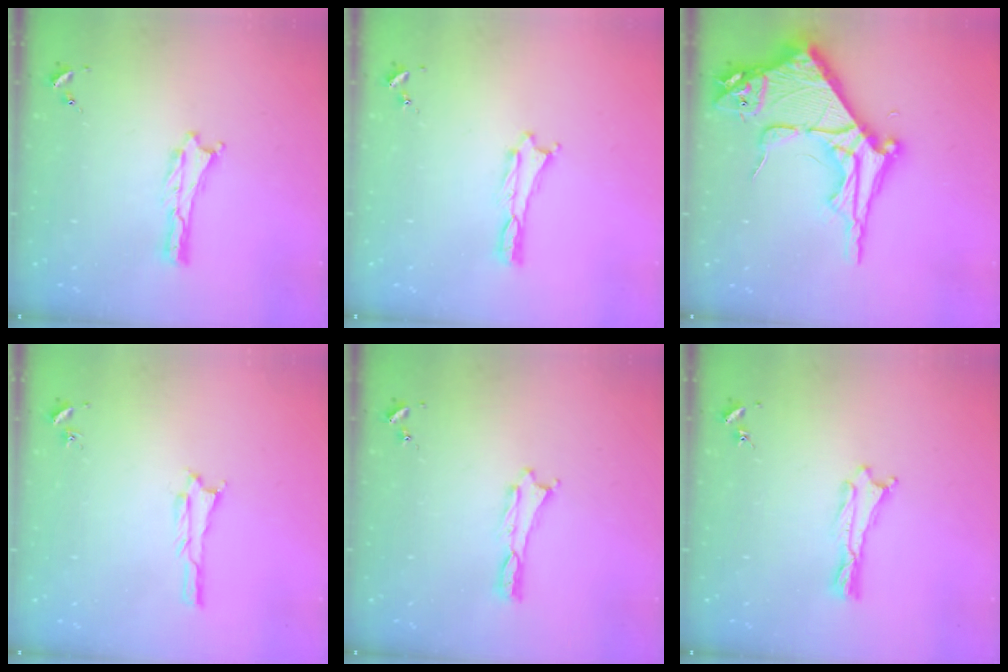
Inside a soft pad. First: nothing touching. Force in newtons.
{"total": 0.0}
{"total": 15.7, "press": 15.6, "slide": 1.6}
{"total": 1.1, "press": 1.1, "slide": 0.1}
{"total": 0.0}
{"total": 0.0}